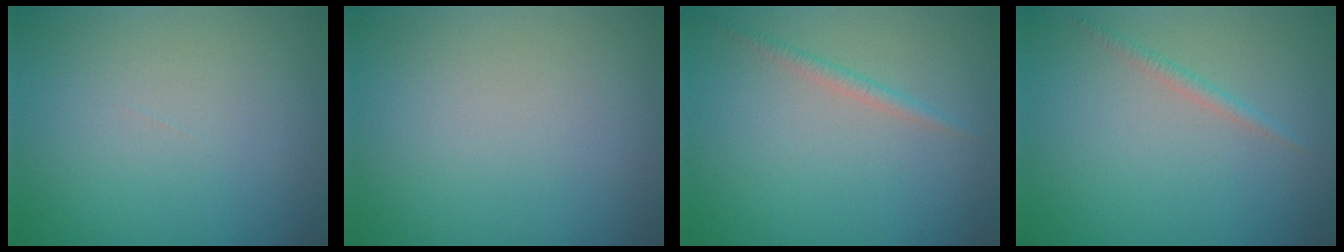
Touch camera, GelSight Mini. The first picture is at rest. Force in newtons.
{"total": 0.0}
{"total": 1.1, "press": 1.1, "slide": 0.0}
{"total": 0.9, "press": 0.9, "slide": 0.1}